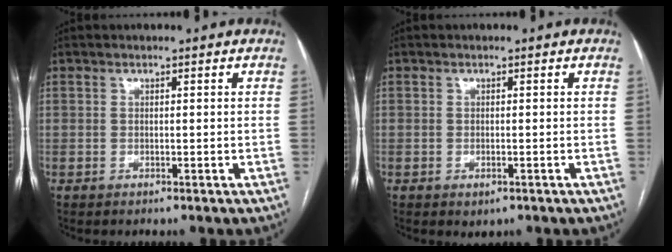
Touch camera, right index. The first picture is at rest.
{"total": 1.3, "force": [-0.6, 0.8, 0.9], "torque": [-0.011, -0.001, -0.001]}